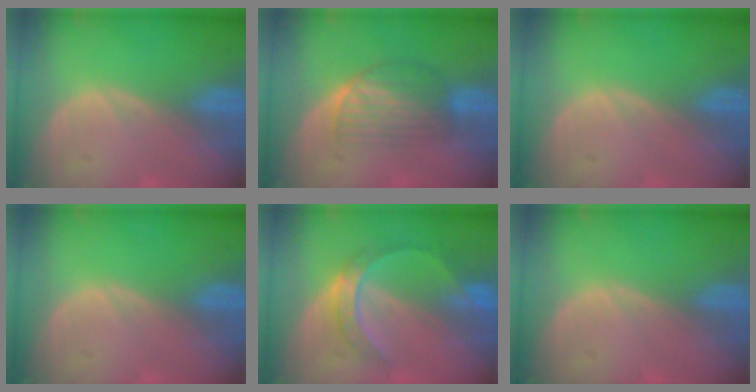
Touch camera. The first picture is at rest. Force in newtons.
{"total": 6.7, "press": 5.8, "slide": 3.5}
{"total": 0.0}
{"total": 0.0}
{"total": 5.8, "press": 5.6, "slide": 1.2}
{"total": 0.0}